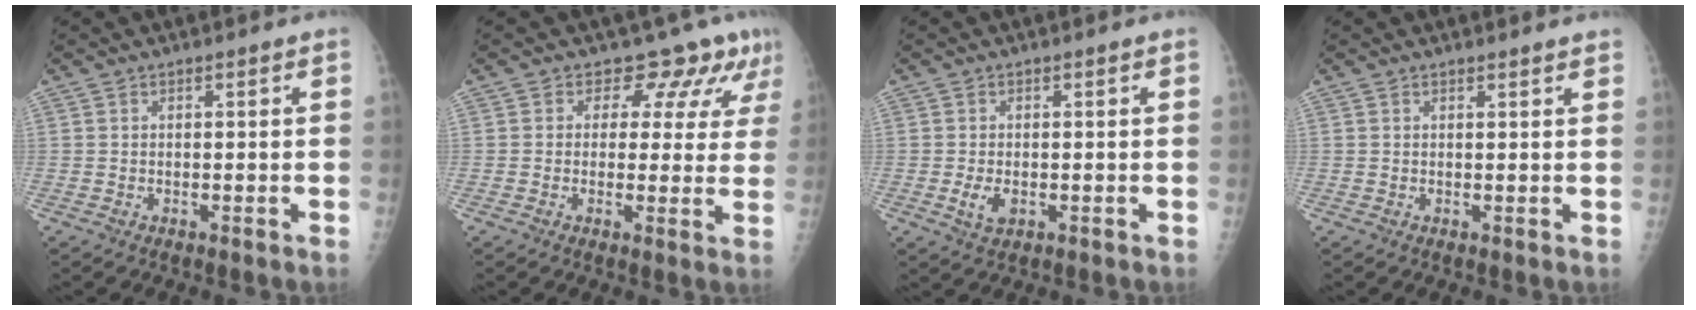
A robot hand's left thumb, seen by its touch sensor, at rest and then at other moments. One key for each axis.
{"total": 8.2, "fx": 6.2, "fy": 4.7, "fz": 2.5, "tx": 0.010, "ty": -0.027, "tz": 0.054}
{"total": 3.1, "fx": -0.6, "fy": 1.8, "fz": 2.4, "tx": -0.048, "ty": -0.004, "tz": -0.007}
{"total": 1.4, "fx": 1.3, "fy": 0.0, "fz": 0.3, "tx": -0.002, "ty": -0.006, "tz": 0.014}